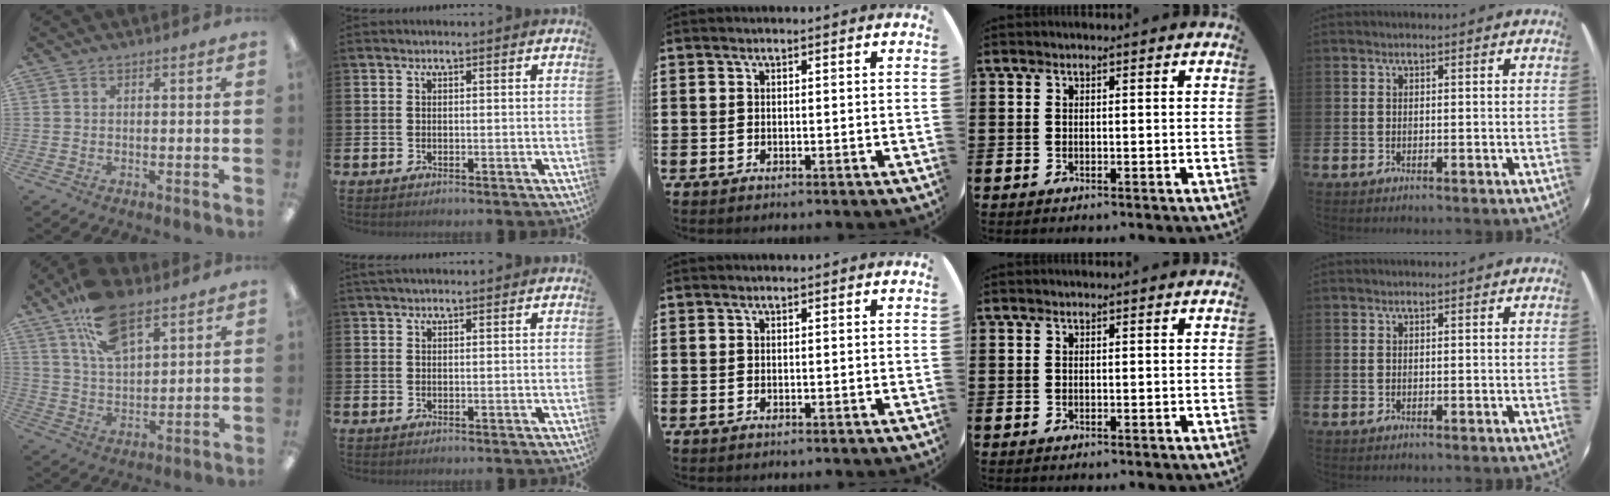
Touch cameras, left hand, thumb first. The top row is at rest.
{"thumb": {"total": 14.5, "force": [9.2, 6.8, 8.9], "torque": [-0.156, -0.030, 0.166]}, "index": {"total": 1.3, "force": [1.2, 0.3, 0.4], "torque": [0.003, -0.002, 0.020]}}